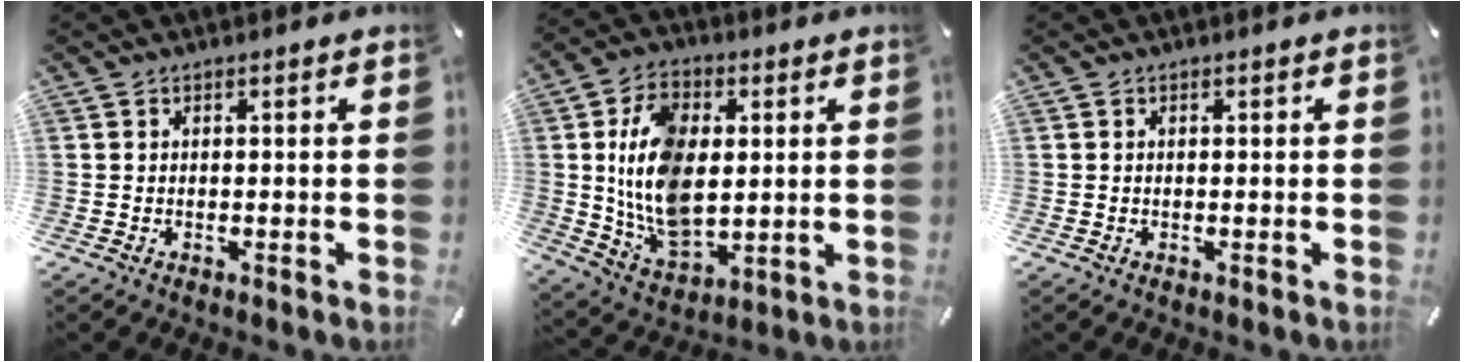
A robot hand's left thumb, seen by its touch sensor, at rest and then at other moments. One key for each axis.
{"total": 16.4, "fx": 1.7, "fy": 11.1, "fz": 12.0, "tx": -0.250, "ty": 0.000, "tz": 0.029}
{"total": 0.0}